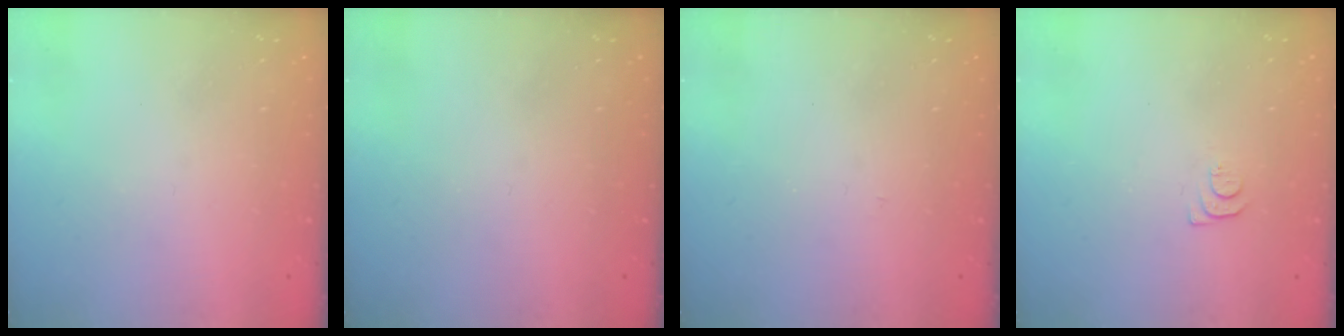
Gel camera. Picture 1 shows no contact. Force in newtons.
{"total": 0.0}
{"total": 2.7, "press": 2.7, "slide": 0.3}
{"total": 4.6, "press": 4.6, "slide": 0.6}